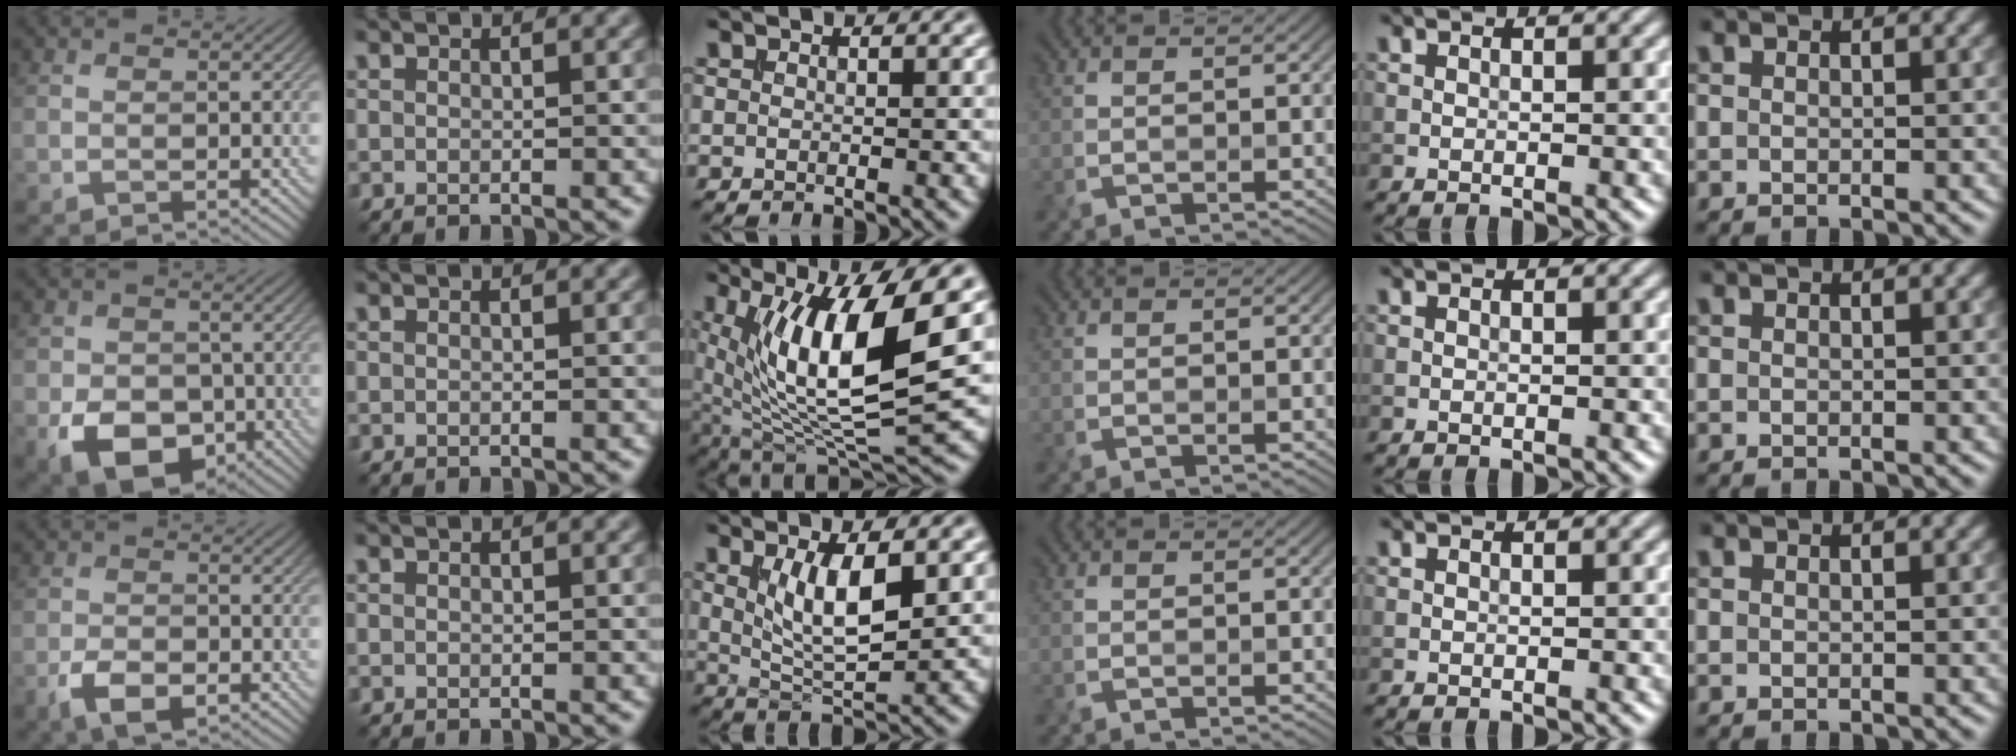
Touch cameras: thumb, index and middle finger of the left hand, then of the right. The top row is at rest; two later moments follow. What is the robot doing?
{"motion": "extract", "object": "file holder"}